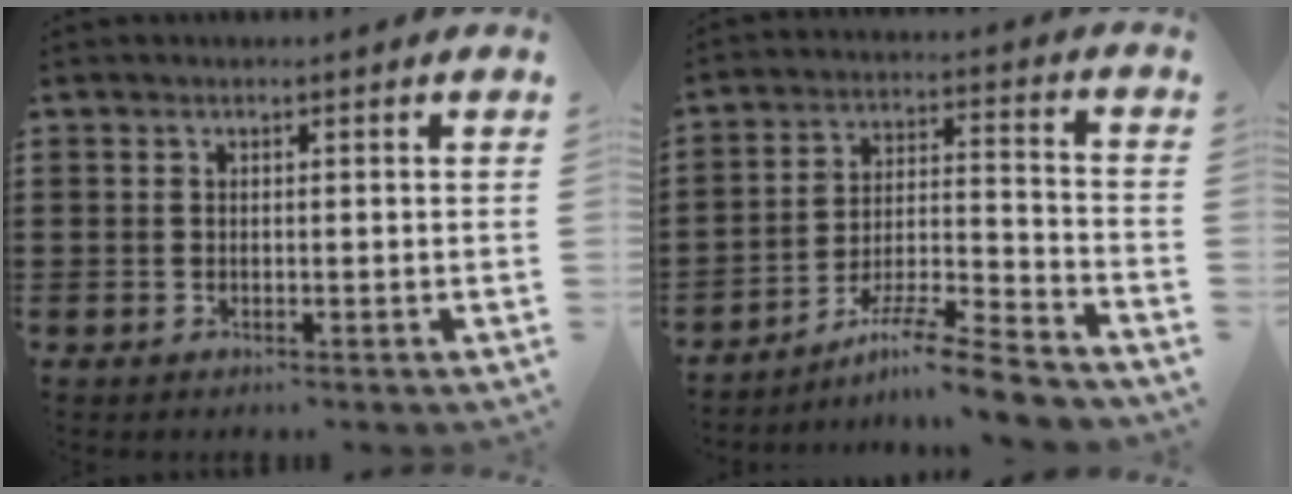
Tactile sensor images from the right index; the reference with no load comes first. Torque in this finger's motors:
{"motor_torque": [1.92, 0.21, 0.16, 0.06]}